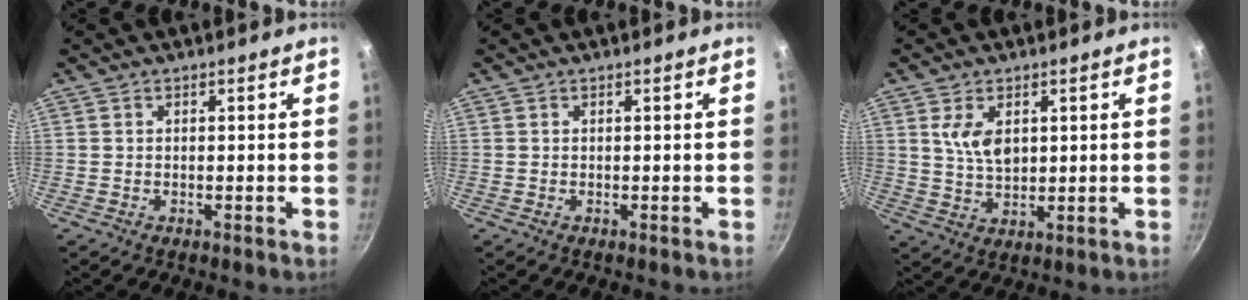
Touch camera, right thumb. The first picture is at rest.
{"total": 0.0}
{"total": 5.9, "force": [2.0, 3.5, 4.4], "torque": [-0.071, -0.012, 0.046]}